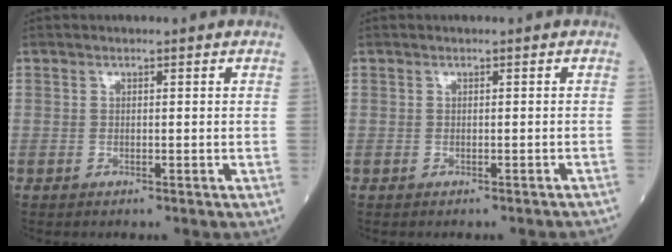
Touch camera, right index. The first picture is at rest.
{"total": 2.3, "force": [-2.3, -0.1, 0.6], "torque": [-0.005, -0.005, -0.023]}